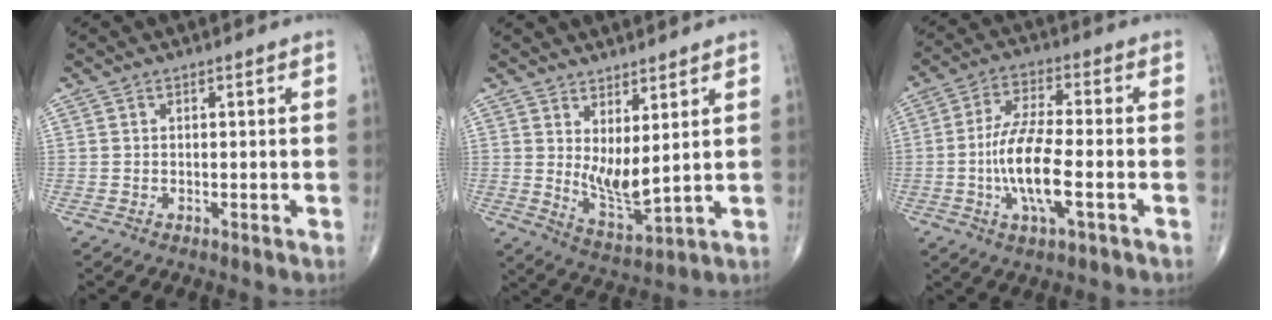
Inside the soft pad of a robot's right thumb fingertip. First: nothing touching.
{"total": 7.6, "force": [2.5, 2.5, 6.7], "torque": [-0.114, -0.041, 0.058]}
{"total": 11.7, "force": [-2.8, 3.5, 10.8], "torque": [-0.223, 0.013, -0.053]}